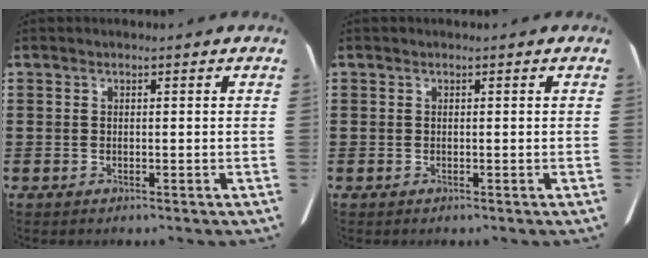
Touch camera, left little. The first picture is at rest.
{"total": 0.0}